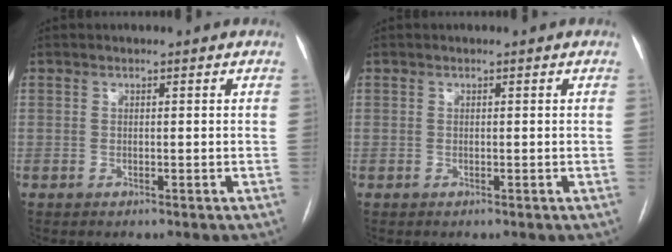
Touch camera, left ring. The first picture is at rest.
{"total": 0.0}